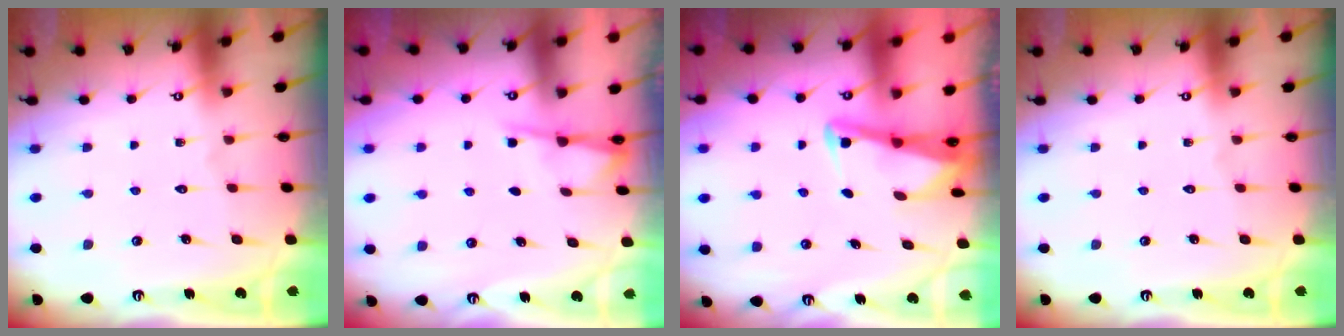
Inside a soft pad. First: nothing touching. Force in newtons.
{"total": 1.8, "press": 1.7, "slide": 0.4}
{"total": 2.9, "press": 2.8, "slide": 0.4}
{"total": 0.0}